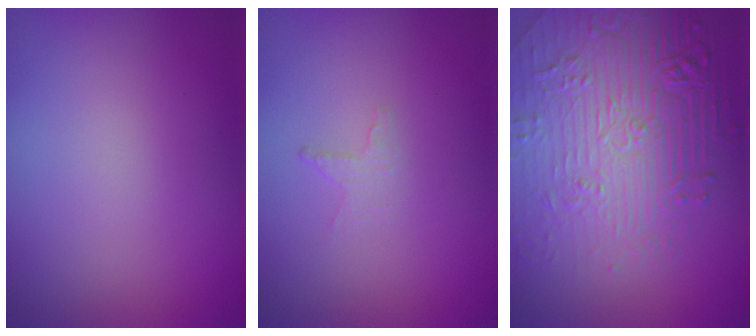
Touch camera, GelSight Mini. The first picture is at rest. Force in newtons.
{"total": 0.9, "press": 0.8, "slide": 0.3}
{"total": 8.0, "press": 6.1, "slide": 5.1}